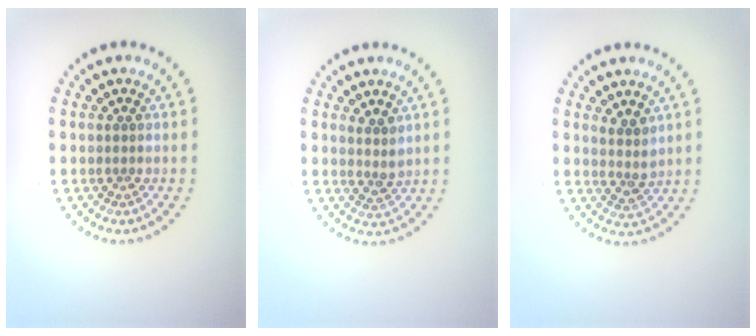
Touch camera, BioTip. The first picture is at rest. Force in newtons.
{"total": 1.8, "press": 1.5, "slide": 0.9}
{"total": 1.9, "press": 1.5, "slide": 1.1}